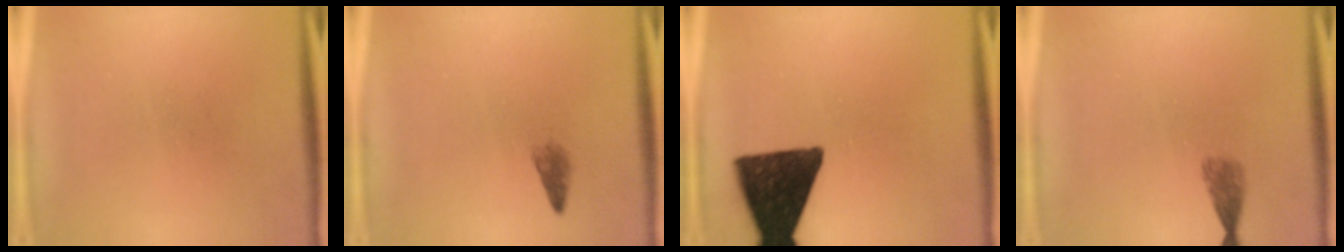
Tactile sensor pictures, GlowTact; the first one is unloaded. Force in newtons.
{"total": 1.2}
{"total": 14.9}
{"total": 1.8}